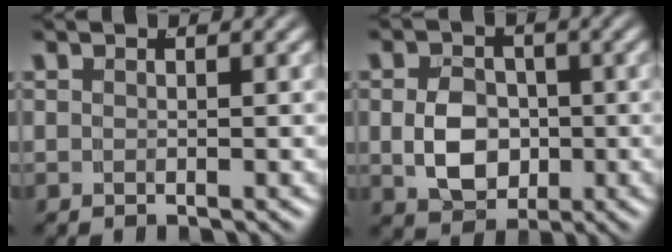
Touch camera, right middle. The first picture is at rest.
{"total": 5.2, "force": [-0.5, 4.0, 3.3], "torque": [-0.049, -0.010, -0.003]}